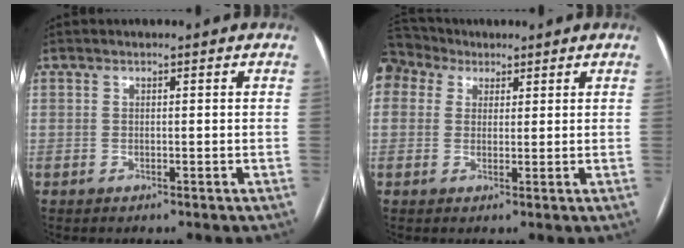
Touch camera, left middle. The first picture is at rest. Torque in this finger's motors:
{"motor_torque": [1.76, -0.38, 1.06, 0.21]}